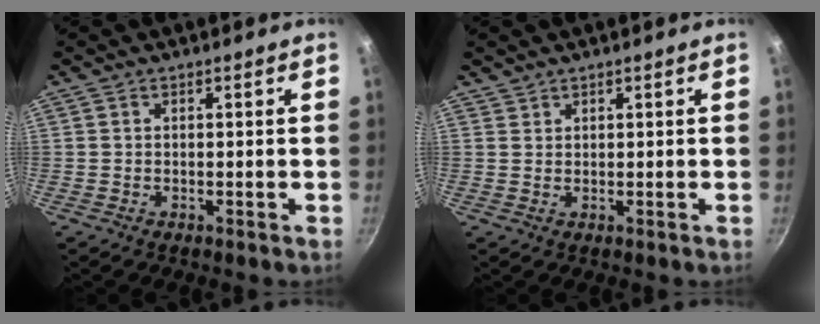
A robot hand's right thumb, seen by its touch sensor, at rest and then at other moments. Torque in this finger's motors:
{"motor_torque": [-1.16, -0.25, -0.53, 0.72, -0.24]}